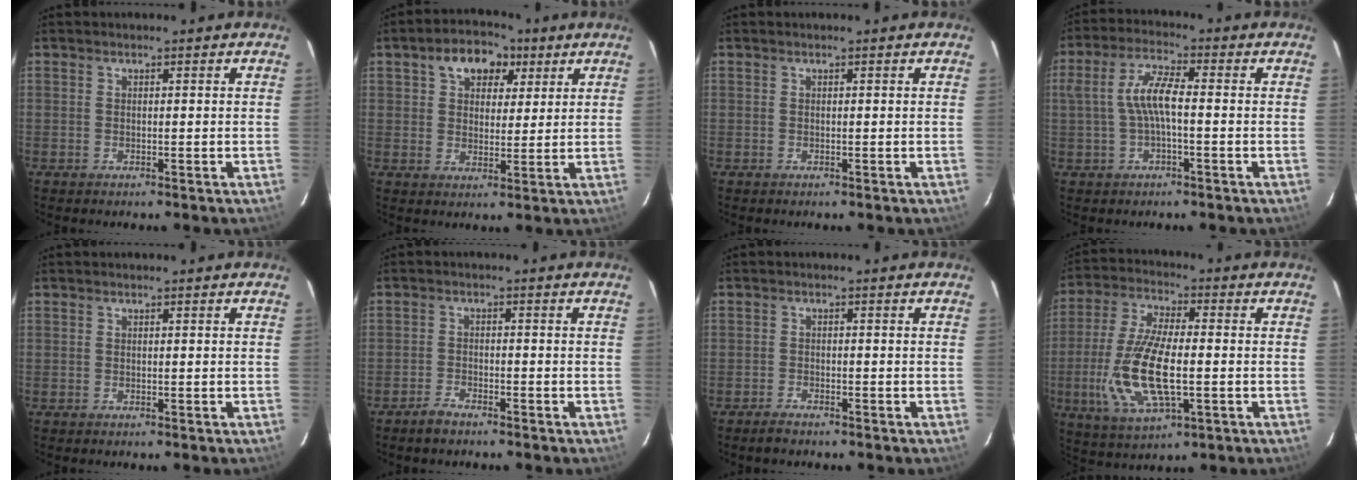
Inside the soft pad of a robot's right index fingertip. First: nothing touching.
{"total": 8.7, "force": [4.3, 5.9, 4.9], "torque": [-0.083, 0.026, 0.067]}
{"total": 0.0}
{"total": 6.7, "force": [-0.6, 1.8, 6.4], "torque": [-0.132, 0.012, -0.008]}
{"total": 0.0}
{"total": 2.9, "force": [-2.5, 0.8, 1.1], "torque": [-0.038, 0.001, -0.049]}
{"total": 2.0, "force": [-1.8, 0.5, 0.7], "torque": [-0.024, -0.001, -0.033]}
{"total": 15.3, "force": [-3.0, 5.4, 14.0], "torque": [-0.295, -0.011, -0.054]}